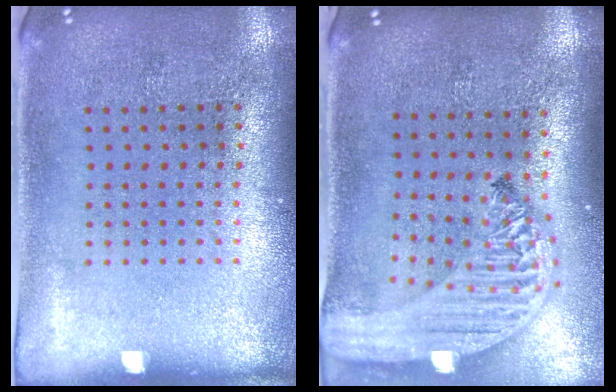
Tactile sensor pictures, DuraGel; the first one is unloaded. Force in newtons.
{"total": 3.0, "press": 2.4, "slide": 1.9}